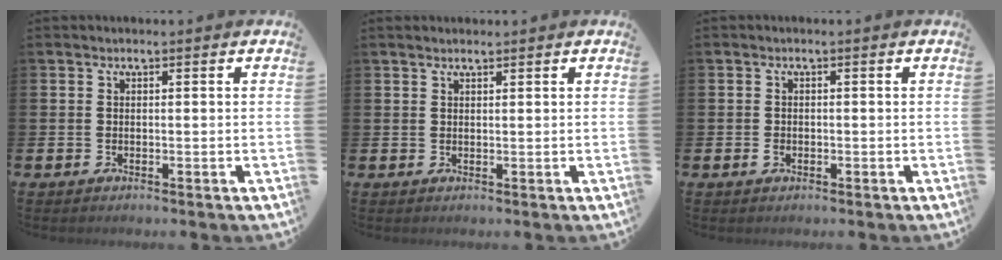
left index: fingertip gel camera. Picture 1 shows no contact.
{"total": 1.2, "force": [1.1, 0.2, 0.4], "torque": [-0.004, 0.000, 0.020]}
{"total": 1.0, "force": [-0.4, 0.7, 0.6], "torque": [-0.009, 0.002, -0.009]}